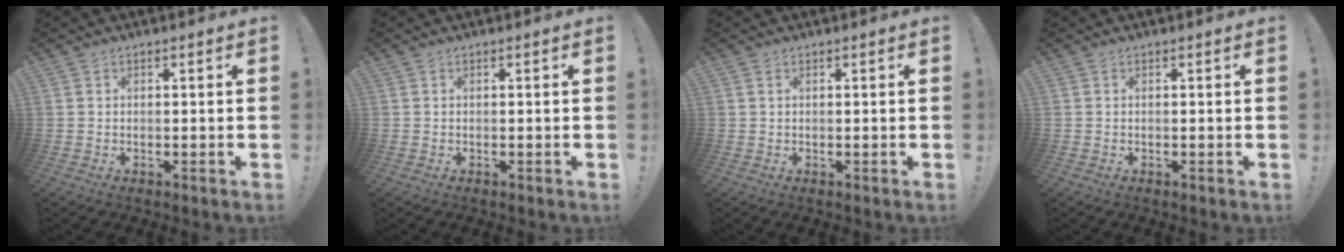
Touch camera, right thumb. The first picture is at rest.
{"total": 0.0}
{"total": 0.6, "force": [0.3, 0.1, 0.5], "torque": [-0.011, 0.001, 0.006]}
{"total": 0.0}